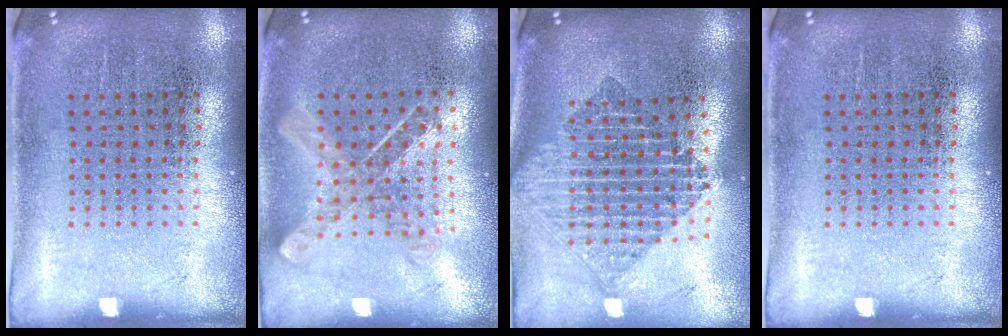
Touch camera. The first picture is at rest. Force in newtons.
{"total": 0.9, "press": 0.8, "slide": 0.2}
{"total": 2.2, "press": 1.6, "slide": 1.4}
{"total": 0.0}